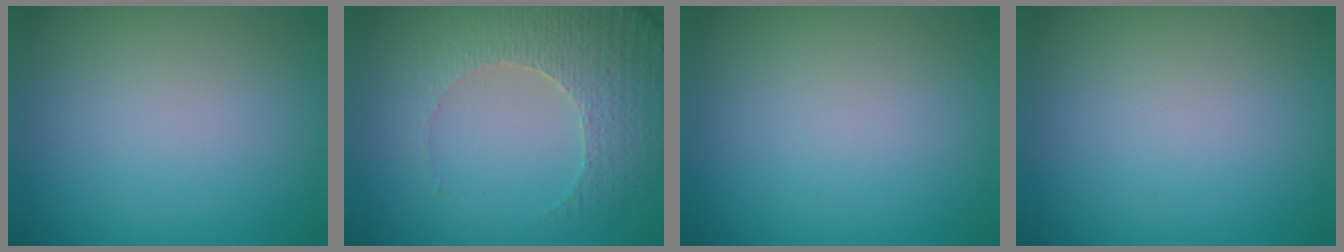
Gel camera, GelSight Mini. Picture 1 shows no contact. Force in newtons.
{"total": 3.9, "press": 3.8, "slide": 1.0}
{"total": 0.0}
{"total": 0.0}